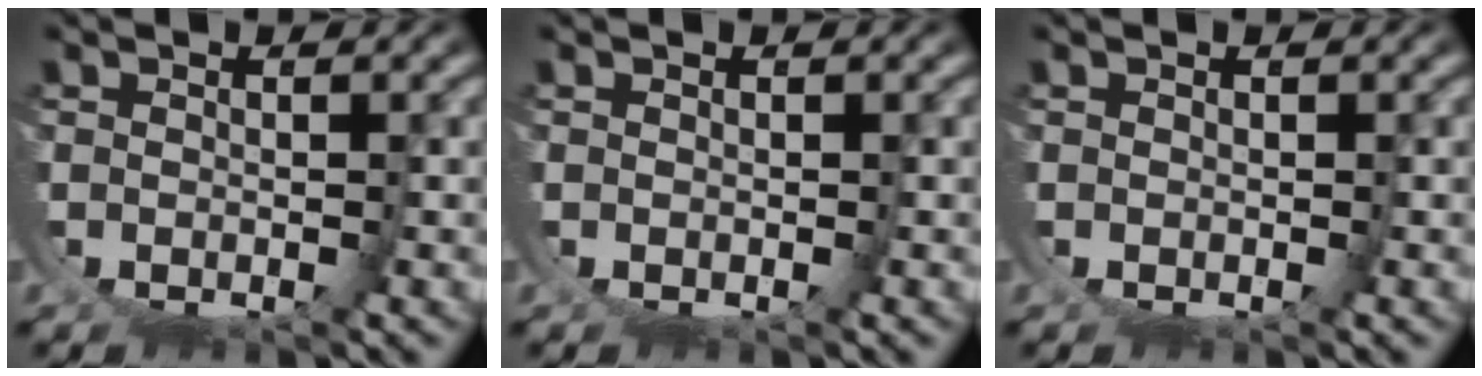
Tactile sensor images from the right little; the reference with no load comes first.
{"total": 0.0}
{"total": 0.0}